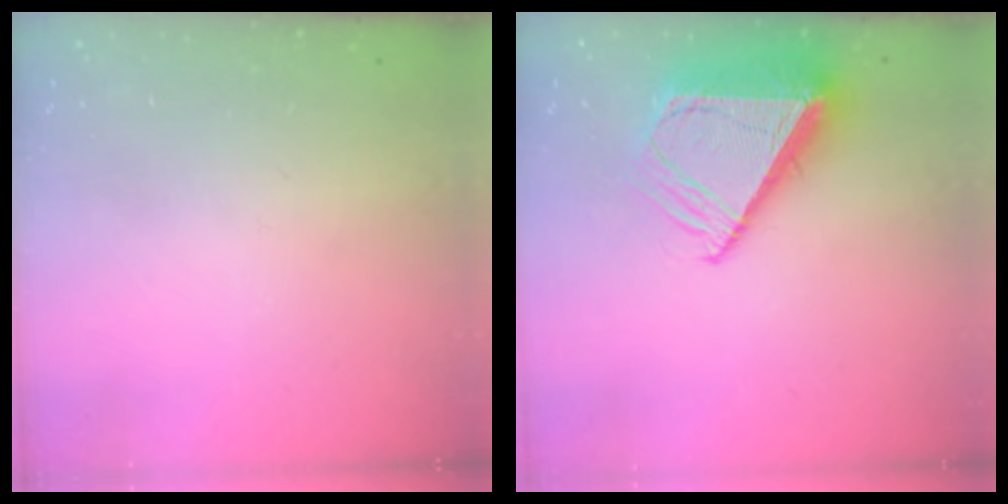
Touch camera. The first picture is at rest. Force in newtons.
{"total": 11.4, "press": 11.3, "slide": 1.6}